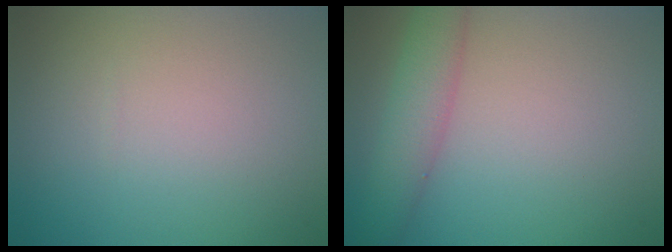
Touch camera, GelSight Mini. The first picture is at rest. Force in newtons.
{"total": 3.9, "press": 3.9, "slide": 0.1}